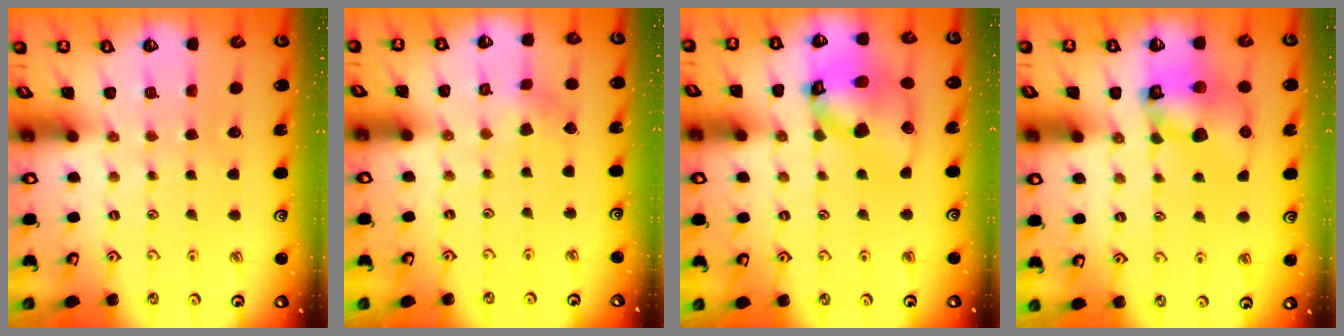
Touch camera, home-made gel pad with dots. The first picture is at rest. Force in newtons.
{"total": 3.3, "press": 3.3, "slide": 0.2}
{"total": 16.0, "press": 15.8, "slide": 2.3}
{"total": 10.4, "press": 10.3, "slide": 1.6}